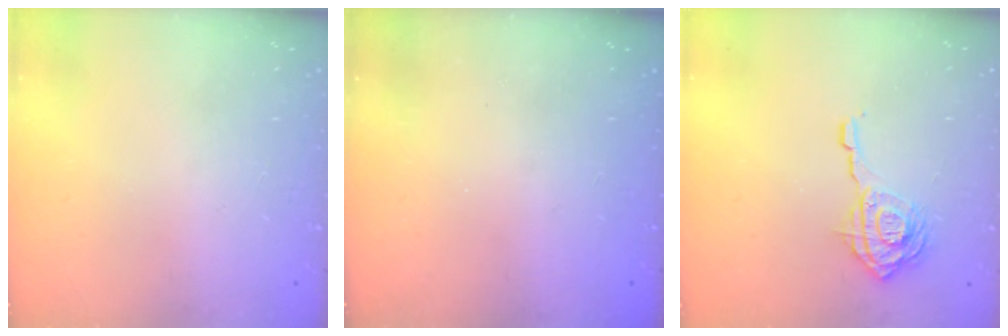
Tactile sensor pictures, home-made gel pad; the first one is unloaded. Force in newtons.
{"total": 2.3, "press": 2.2, "slide": 0.8}
{"total": 11.2, "press": 11.1, "slide": 0.9}